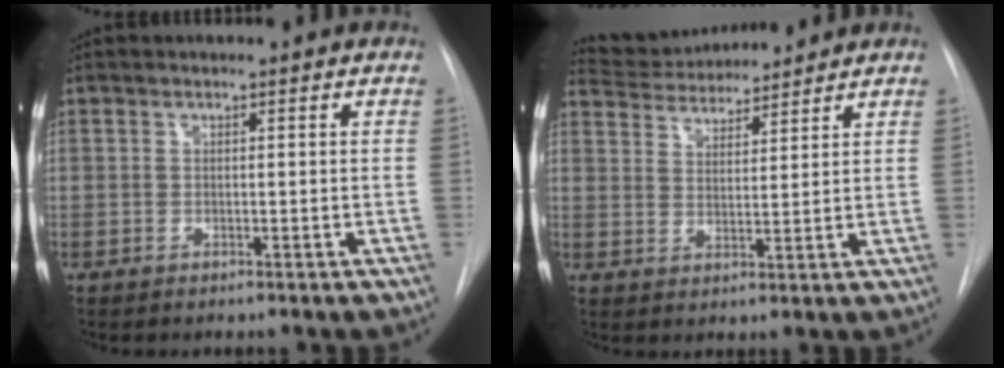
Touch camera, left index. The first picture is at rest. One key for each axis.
{"total": 8.6, "fx": 8.4, "fy": 1.2, "fz": 1.6, "tx": -0.035, "ty": 0.021, "tz": 0.144}